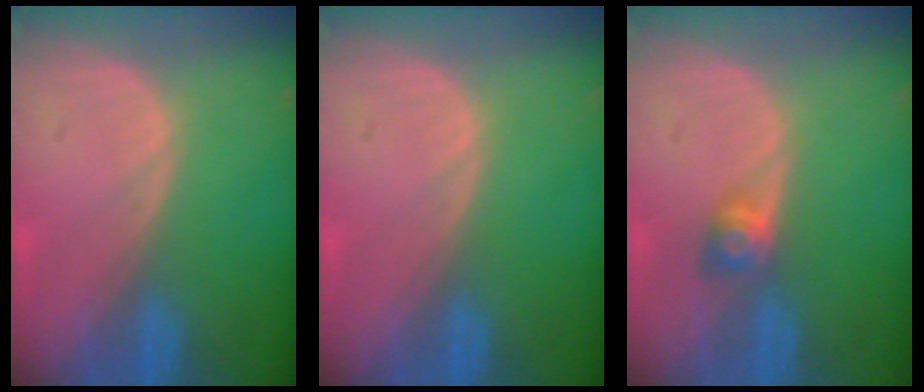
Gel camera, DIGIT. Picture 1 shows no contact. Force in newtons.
{"total": 0.0}
{"total": 2.8, "press": 2.5, "slide": 1.3}